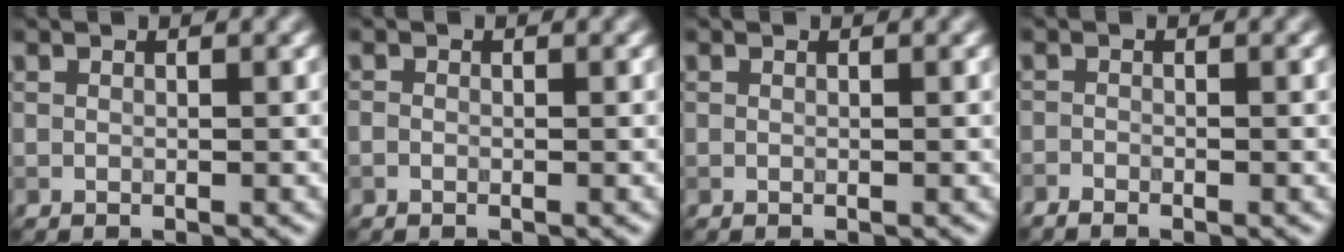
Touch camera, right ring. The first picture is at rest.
{"total": 0.6, "force": [-0.5, 0.3, 0.1], "torque": [-0.003, -0.005, -0.011]}
{"total": 0.0}
{"total": 0.9, "force": [-0.9, 0.2, 0.2], "torque": [-0.001, -0.004, -0.020]}